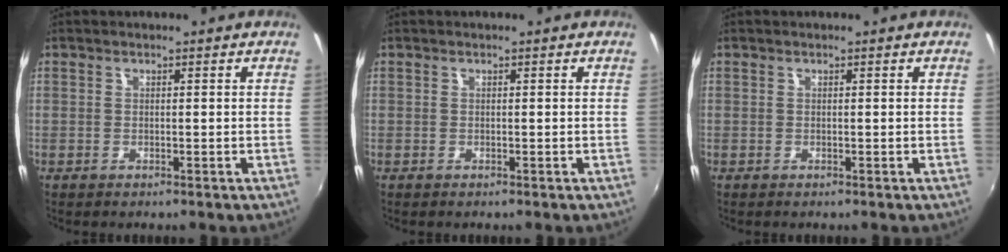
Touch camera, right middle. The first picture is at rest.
{"total": 0.0}
{"total": 0.0}